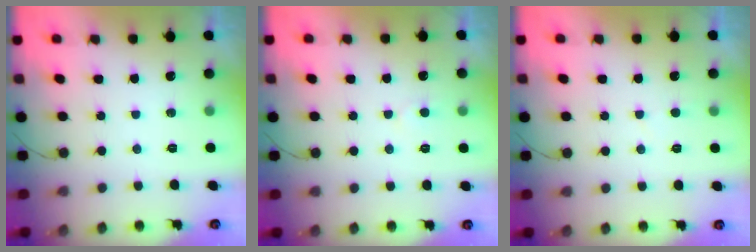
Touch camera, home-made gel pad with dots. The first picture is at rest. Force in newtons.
{"total": 2.8, "press": 2.8, "slide": 0.2}
{"total": 1.6, "press": 1.6, "slide": 0.2}